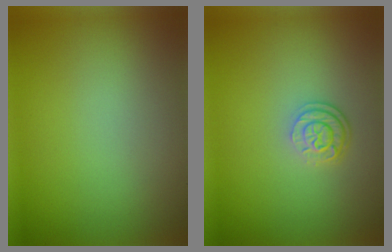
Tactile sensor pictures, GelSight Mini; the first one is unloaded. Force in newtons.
{"total": 2.6, "press": 1.9, "slide": 1.7}